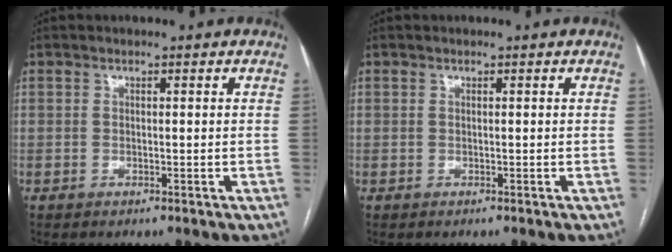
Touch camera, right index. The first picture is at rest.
{"total": 0.0}